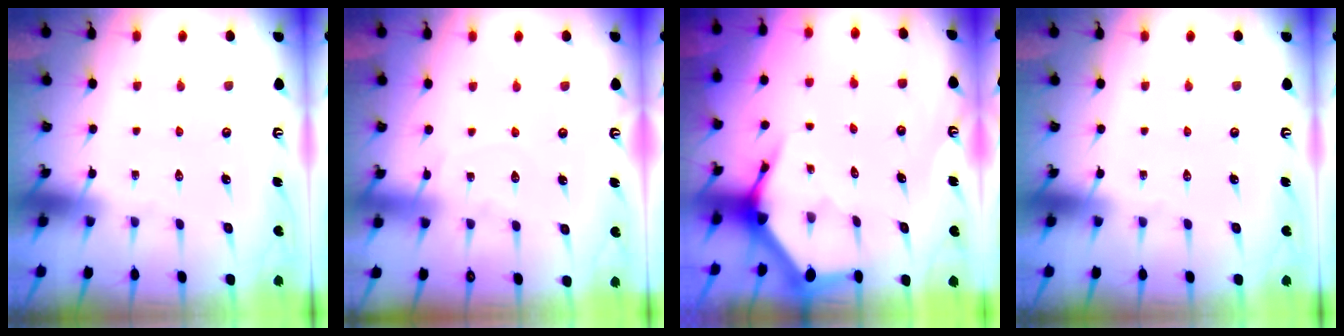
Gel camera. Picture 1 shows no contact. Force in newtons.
{"total": 5.4, "press": 5.4, "slide": 0.5}
{"total": 3.6, "press": 3.6, "slide": 0.5}
{"total": 0.0}